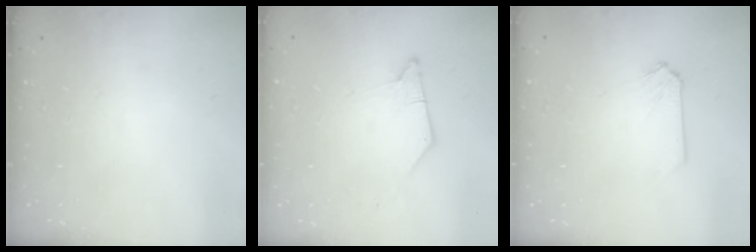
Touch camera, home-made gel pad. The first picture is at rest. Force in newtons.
{"total": 1.8, "press": 1.7, "slide": 0.3}
{"total": 0.0}